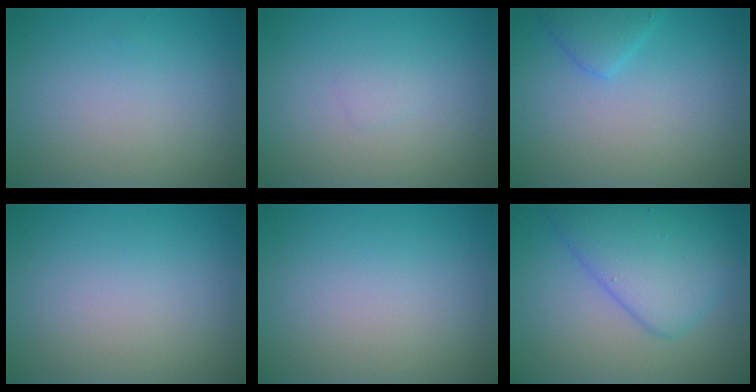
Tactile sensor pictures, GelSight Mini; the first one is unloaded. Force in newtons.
{"total": 0.6, "press": 0.6, "slide": 0.0}
{"total": 2.1, "press": 2.1, "slide": 0.1}
{"total": 0.0}
{"total": 0.0}
{"total": 6.1, "press": 6.1, "slide": 0.1}